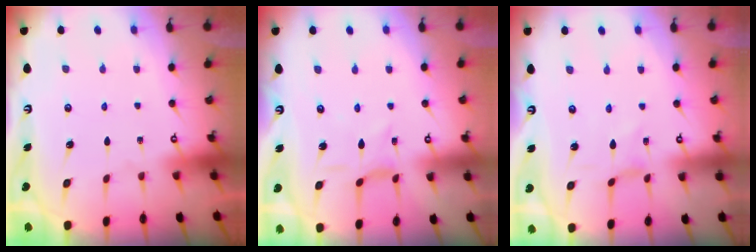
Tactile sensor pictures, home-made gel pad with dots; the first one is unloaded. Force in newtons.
{"total": 2.1, "press": 2.1, "slide": 0.6}
{"total": 0.0}